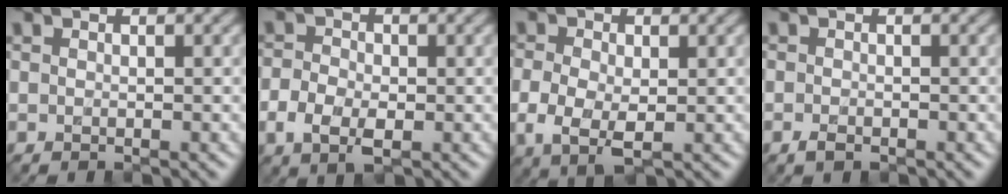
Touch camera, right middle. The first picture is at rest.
{"total": 3.6, "force": [-1.6, 2.3, 2.3], "torque": [-0.053, -0.010, -0.028]}
{"total": 3.9, "force": [-1.2, 2.2, 2.9], "torque": [-0.067, -0.014, -0.021]}
{"total": 1.3, "force": [-0.9, 0.5, 0.7], "torque": [-0.015, -0.007, -0.017]}